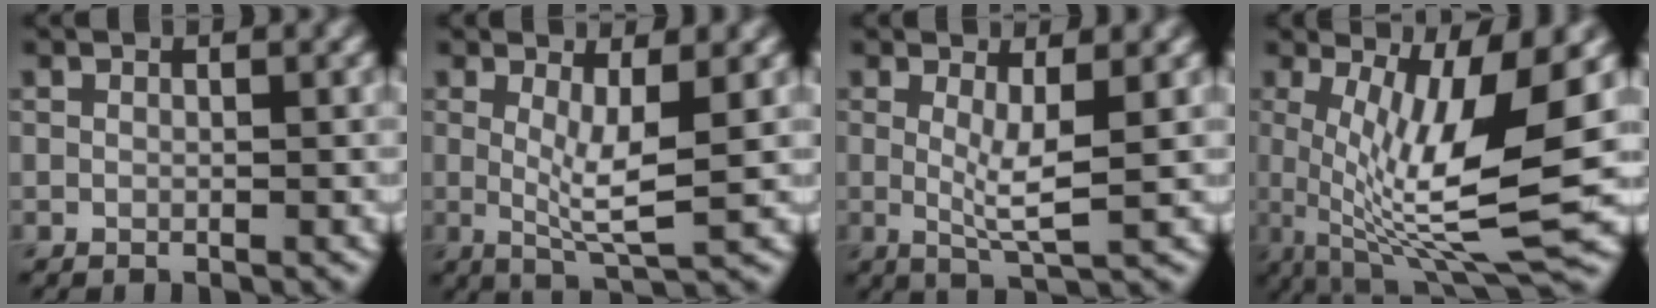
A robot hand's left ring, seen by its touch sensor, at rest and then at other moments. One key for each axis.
{"total": 3.9, "fx": 0.3, "fy": 0.7, "fz": 3.8, "tx": -0.072, "ty": -0.015, "tz": 0.011}
{"total": 3.2, "fx": 0.2, "fy": 0.5, "fz": 3.1, "tx": -0.062, "ty": -0.016, "tz": 0.009}
{"total": 10.7, "fx": -0.1, "fy": 2.7, "fz": 10.3, "tx": -0.180, "ty": -0.017, "tz": 0.004}